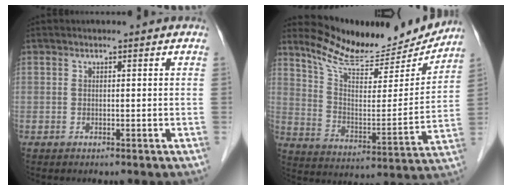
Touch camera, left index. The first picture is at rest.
{"total": 17.6, "force": [16.5, 2.9, 5.2], "torque": [-0.091, -0.032, 0.251]}